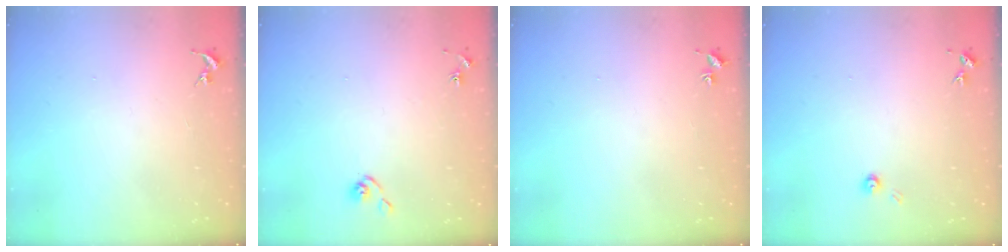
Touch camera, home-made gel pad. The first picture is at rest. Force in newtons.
{"total": 5.5, "press": 5.4, "slide": 0.5}
{"total": 1.8, "press": 1.8, "slide": 0.2}
{"total": 3.3, "press": 3.3, "slide": 0.2}